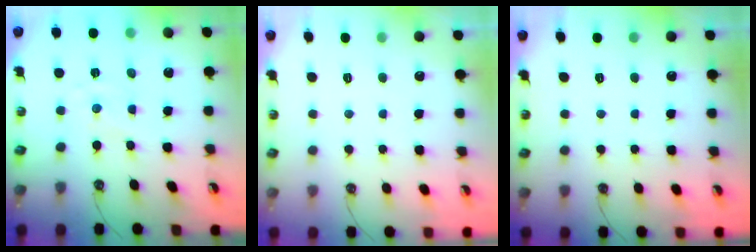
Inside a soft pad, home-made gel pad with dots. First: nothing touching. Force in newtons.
{"total": 0.0}
{"total": 0.0}